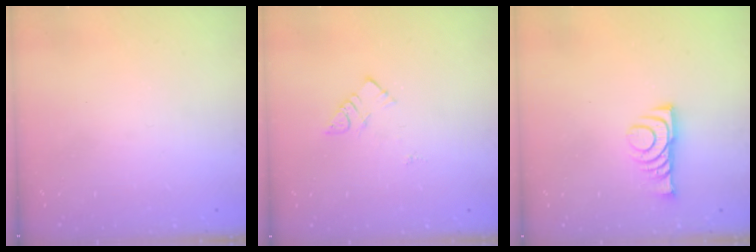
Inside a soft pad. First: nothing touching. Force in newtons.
{"total": 5.6, "press": 5.6, "slide": 0.1}
{"total": 8.2, "press": 8.1, "slide": 1.0}